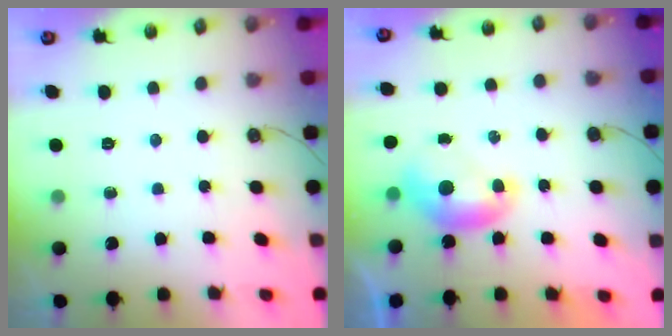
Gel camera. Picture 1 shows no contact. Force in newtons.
{"total": 0.0}